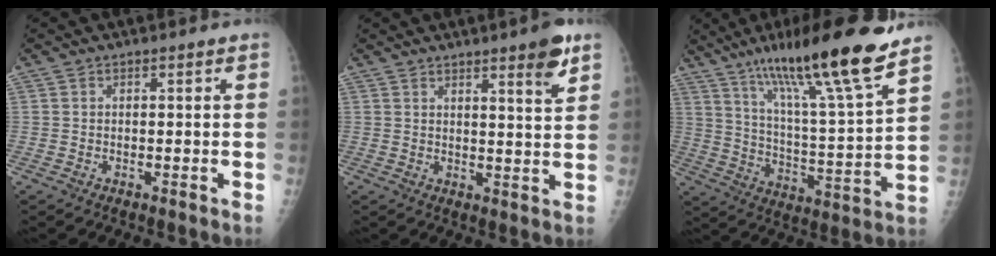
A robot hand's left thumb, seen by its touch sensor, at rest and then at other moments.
{"total": 6.1, "force": [3.8, 0.7, 4.7], "torque": [-0.059, -0.025, 0.051]}
{"total": 22.0, "force": [14.9, 1.8, 16.1], "torque": [-0.250, -0.062, 0.249]}